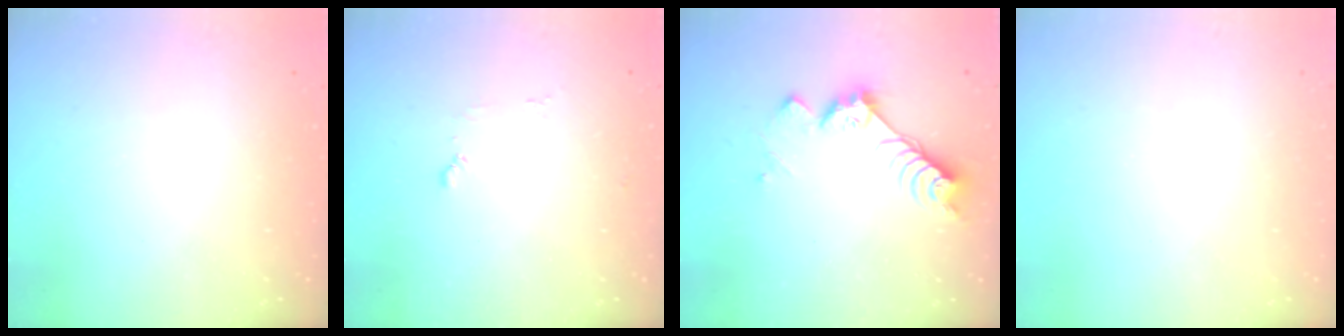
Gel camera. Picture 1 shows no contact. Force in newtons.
{"total": 4.2, "press": 4.2, "slide": 0.5}
{"total": 8.3, "press": 8.2, "slide": 0.7}
{"total": 0.5, "press": 0.5, "slide": 0.1}